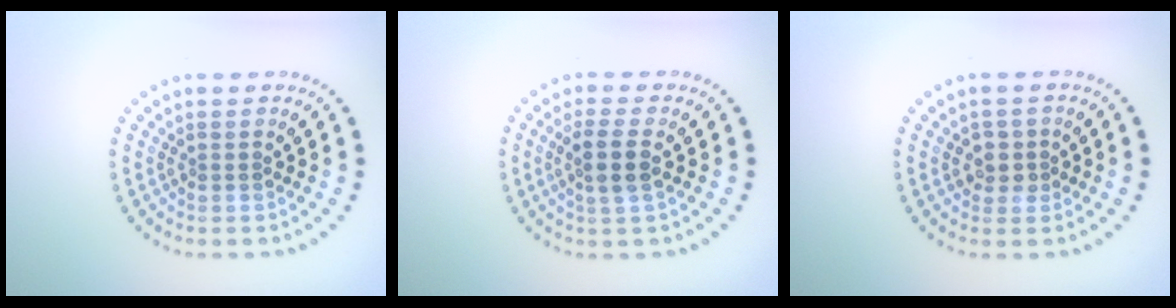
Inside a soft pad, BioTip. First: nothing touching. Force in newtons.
{"total": 2.7, "press": 2.4, "slide": 1.2}
{"total": 1.9, "press": 1.7, "slide": 0.7}